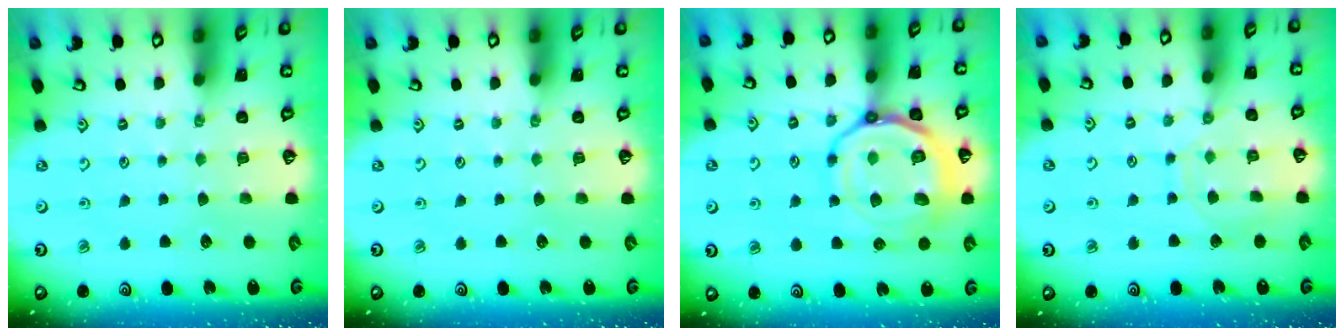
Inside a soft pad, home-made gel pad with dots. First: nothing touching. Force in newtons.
{"total": 0.0}
{"total": 17.7, "press": 17.6, "slide": 1.8}
{"total": 7.8, "press": 7.8, "slide": 0.9}